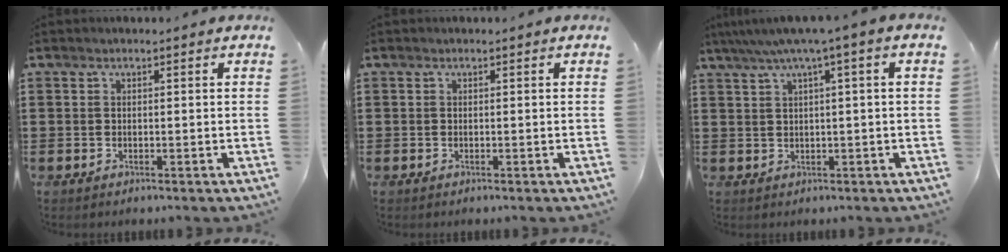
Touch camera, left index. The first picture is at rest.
{"total": 0.0}
{"total": 3.9, "force": [1.1, -0.5, 3.7], "torque": [-0.072, -0.006, 0.014]}